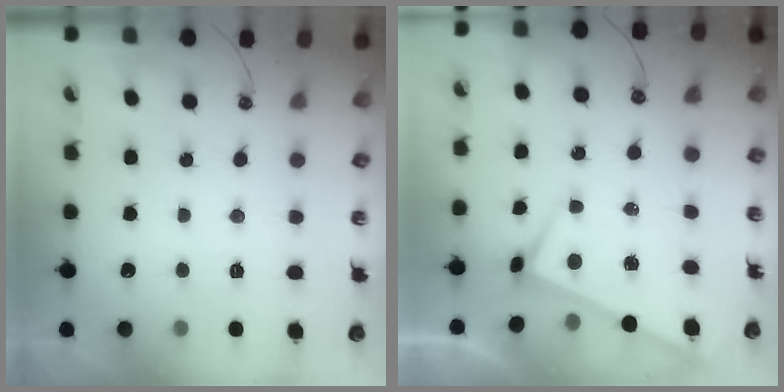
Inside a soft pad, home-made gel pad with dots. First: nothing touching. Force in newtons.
{"total": 1.3, "press": 1.3, "slide": 0.5}